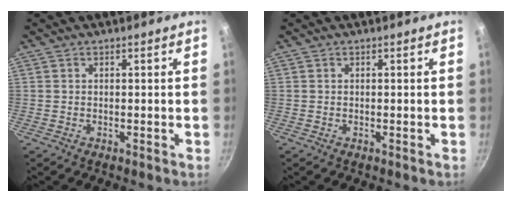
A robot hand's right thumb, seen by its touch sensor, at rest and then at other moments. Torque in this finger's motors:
{"motor_torque": [-0.31, 0.31, 0.16, 0.16, 0.01]}